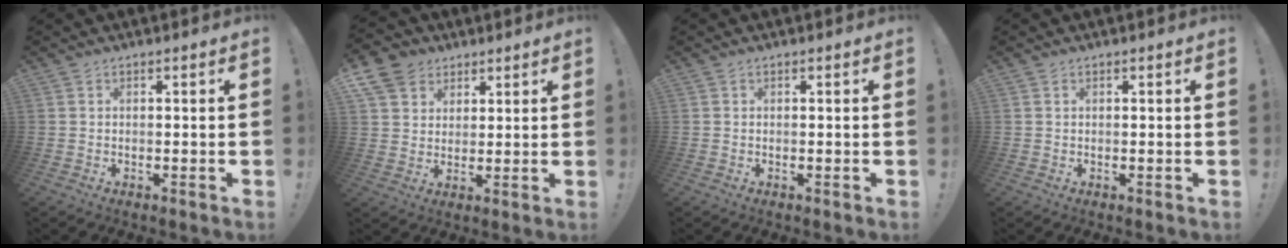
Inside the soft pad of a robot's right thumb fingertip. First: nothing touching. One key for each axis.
{"total": 9.0, "fx": 5.0, "fy": 7.0, "fz": 2.6, "tx": -0.043, "ty": -0.029, "tz": 0.101}
{"total": 0.0}
{"total": 0.0}